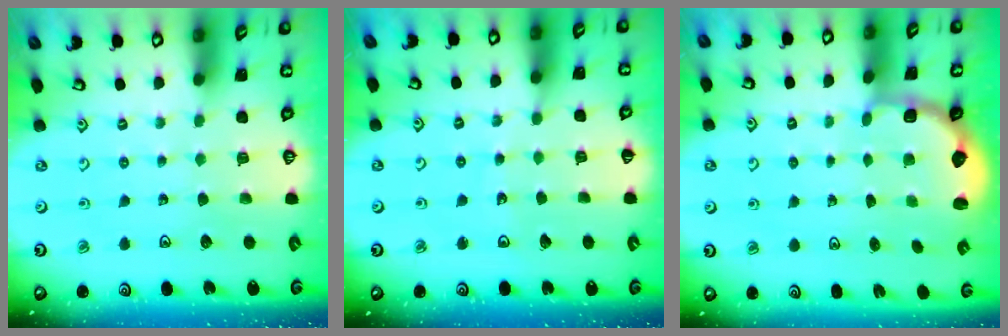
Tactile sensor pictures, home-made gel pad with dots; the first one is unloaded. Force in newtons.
{"total": 2.9, "press": 2.9, "slide": 0.3}
{"total": 2.8, "press": 2.3, "slide": 1.5}